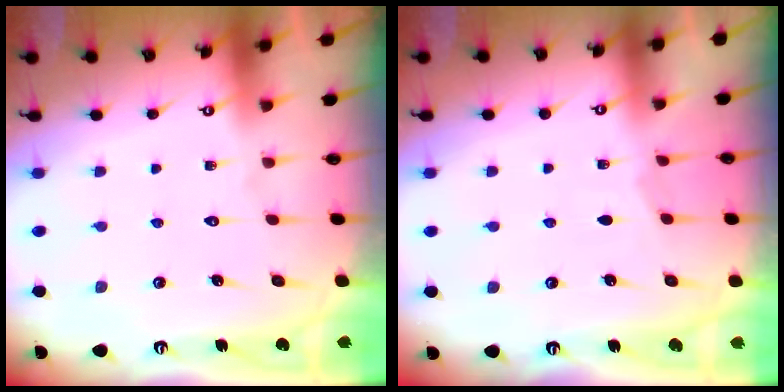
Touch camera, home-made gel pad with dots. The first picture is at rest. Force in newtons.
{"total": 2.3, "press": 2.2, "slide": 0.4}